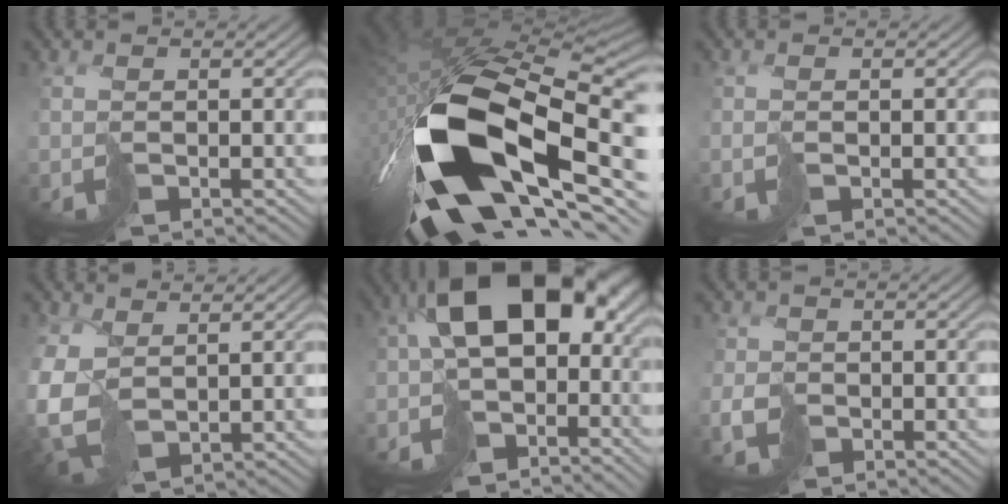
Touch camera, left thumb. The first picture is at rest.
{"total": 19.3, "force": [-5.6, 11.2, 14.7], "torque": [-0.328, -0.053, -0.076]}
{"total": 0.5, "force": [-0.1, 0.2, 0.5], "torque": [-0.011, 0.000, -0.001]}
{"total": 7.3, "force": [0.3, 5.1, 5.2], "torque": [-0.156, -0.019, 0.015]}
{"total": 14.2, "force": [-1.4, 8.7, 11.2], "torque": [-0.178, -0.001, -0.022]}
{"total": 1.8, "force": [-0.7, 1.6, 0.0], "torque": [-0.004, -0.007, -0.015]}